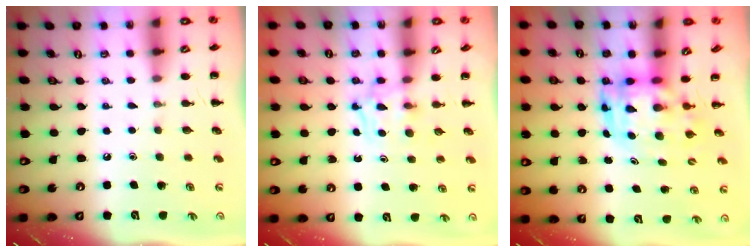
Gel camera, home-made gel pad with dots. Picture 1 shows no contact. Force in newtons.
{"total": 3.4, "press": 3.2, "slide": 1.3}
{"total": 3.9, "press": 3.8, "slide": 0.8}